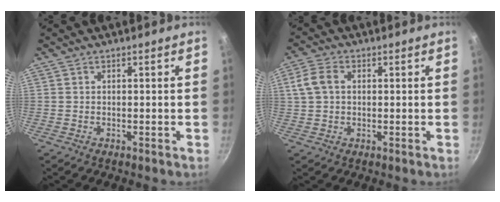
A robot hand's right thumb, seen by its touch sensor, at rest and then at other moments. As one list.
[{"total": 5.3, "force": [0.9, 3.8, 3.6], "torque": [-0.069, 0.010, 0.013]}]